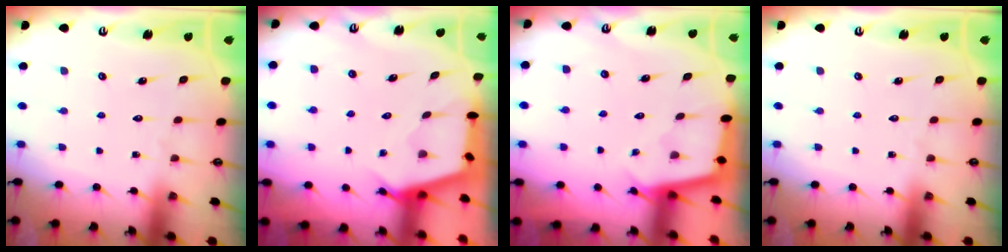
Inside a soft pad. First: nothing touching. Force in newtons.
{"total": 2.6, "press": 2.6, "slide": 0.3}
{"total": 2.2, "press": 2.2, "slide": 0.1}
{"total": 0.0}